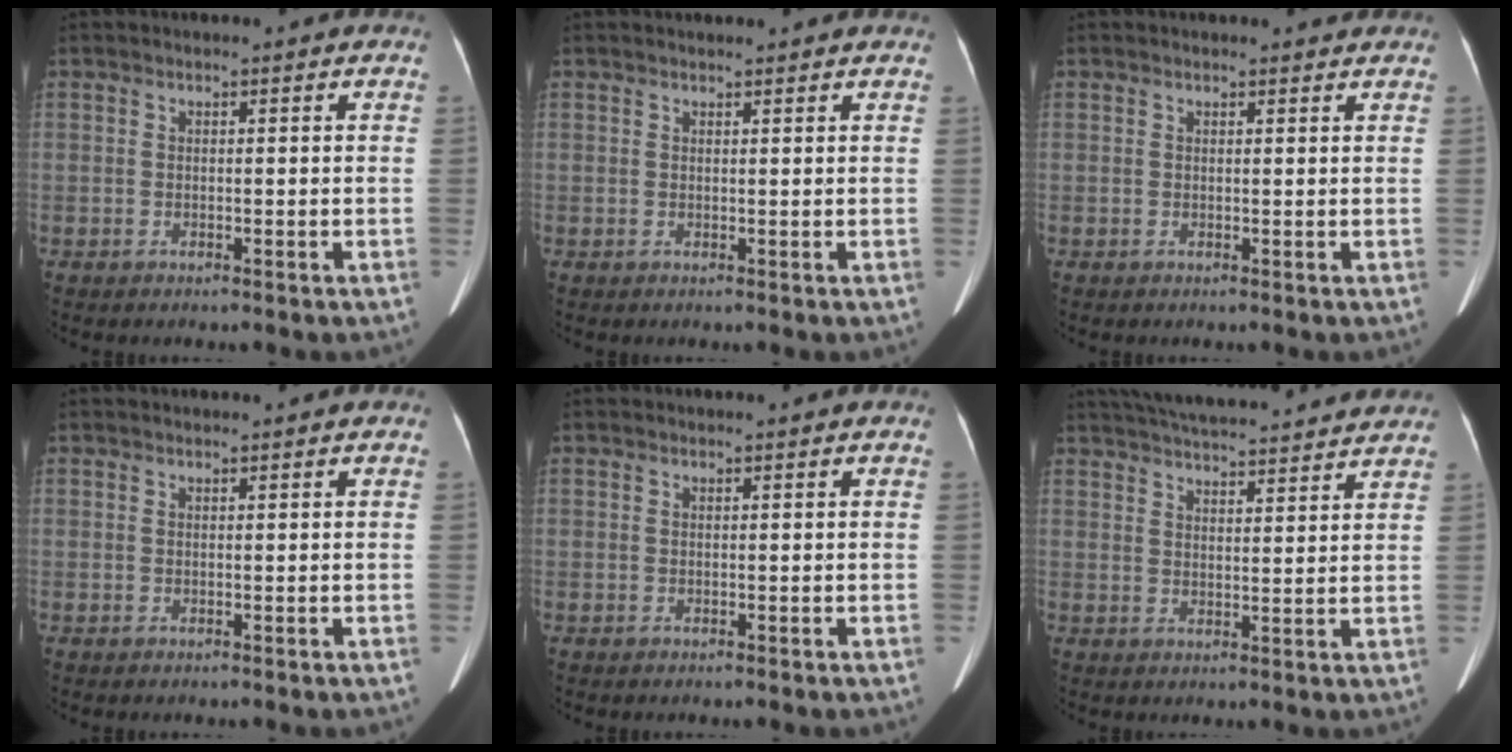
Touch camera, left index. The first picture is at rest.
{"total": 3.5, "force": [3.3, 0.5, 1.1], "torque": [-0.015, 0.020, 0.036]}
{"total": 1.3, "force": [1.3, 0.2, 0.1], "torque": [-0.011, -0.001, 0.013]}
{"total": 1.7, "force": [1.5, 0.2, 0.6], "torque": [-0.009, 0.021, 0.020]}
{"total": 0.0}
{"total": 21.4, "force": [19.7, 2.6, 8.0], "torque": [-0.136, 0.028, 0.268]}